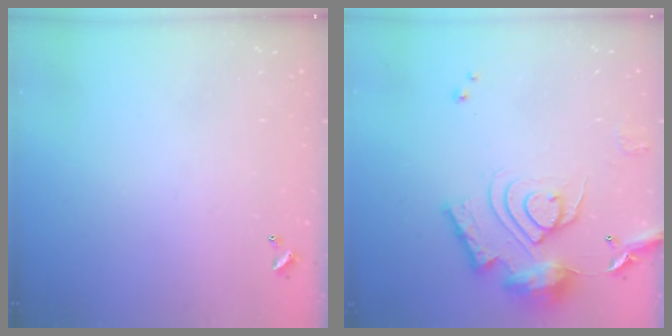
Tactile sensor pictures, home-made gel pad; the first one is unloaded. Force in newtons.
{"total": 15.8, "press": 15.8, "slide": 1.0}